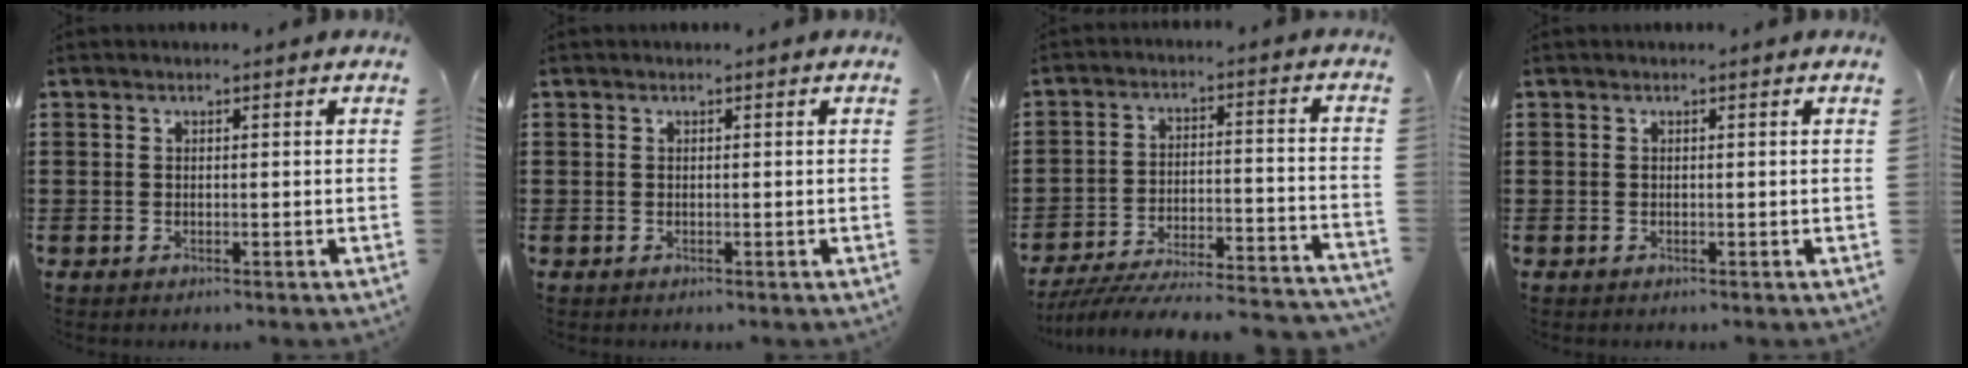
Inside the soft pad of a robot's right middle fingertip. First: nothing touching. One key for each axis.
{"total": 0.0}
{"total": 6.3, "fx": -5.9, "fy": 0.2, "fz": 2.3, "tx": -0.046, "ty": -0.013, "tz": -0.118}
{"total": 0.0}